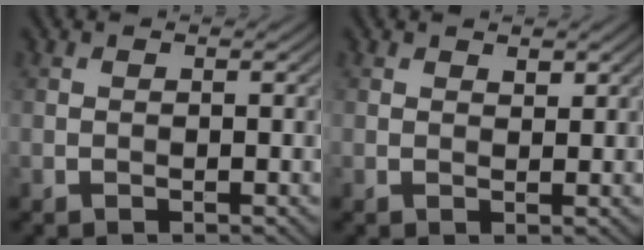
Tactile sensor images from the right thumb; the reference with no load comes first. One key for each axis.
{"total": 1.2, "fx": 0.9, "fy": 0.5, "fz": 0.6, "tx": -0.011, "ty": -0.002, "tz": 0.016}